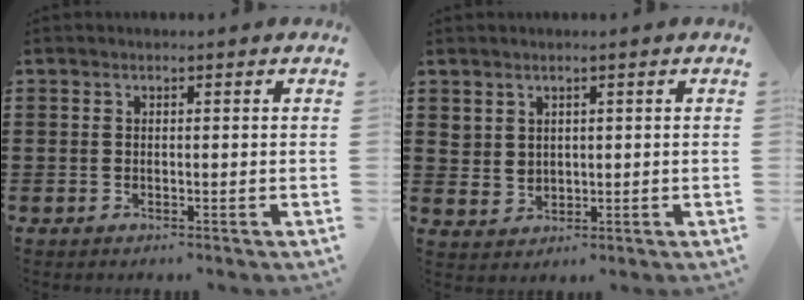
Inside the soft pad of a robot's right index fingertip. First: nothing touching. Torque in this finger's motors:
{"motor_torque": [1.09, 1.05, 0.01, 0.04]}